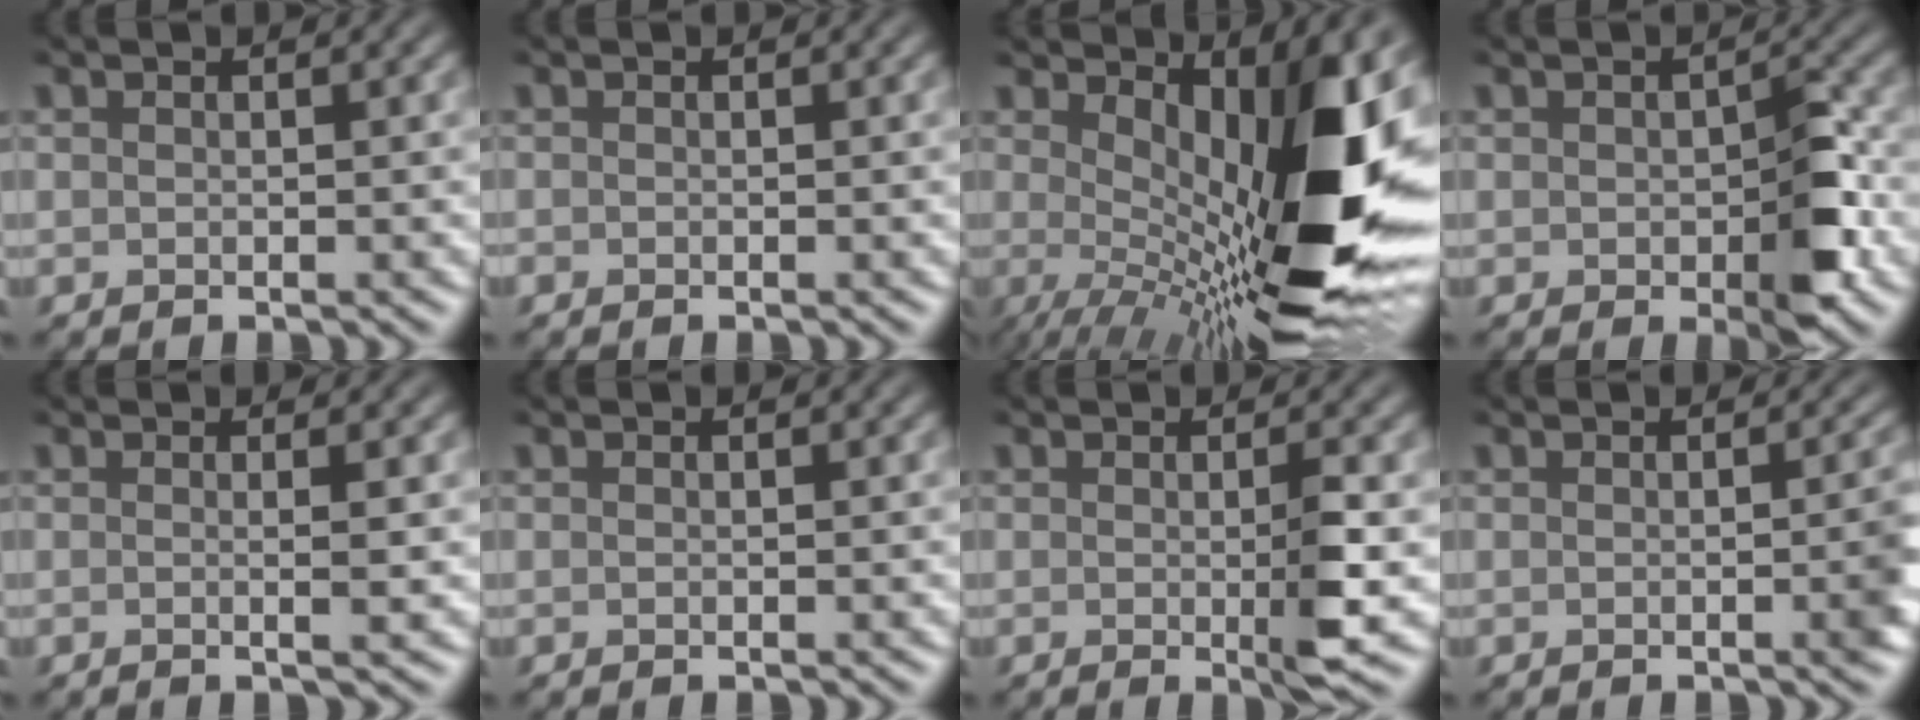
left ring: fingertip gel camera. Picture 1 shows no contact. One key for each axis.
{"total": 0.0}
{"total": 13.3, "fx": 0.7, "fy": 4.7, "fz": 12.4, "tx": -0.168, "ty": -0.009, "tz": 0.016}
{"total": 4.0, "fx": -1.0, "fy": 1.9, "fz": 3.4, "tx": -0.056, "ty": -0.005, "tz": -0.009}
{"total": 2.3, "fx": -0.2, "fy": 0.7, "fz": 2.2, "tx": -0.032, "ty": 0.003, "tz": -0.017}
{"total": 0.0}
{"total": 2.9, "fx": -0.5, "fy": 0.2, "fz": 2.8, "tx": -0.050, "ty": -0.012, "tz": -0.006}
{"total": 3.6, "fx": -0.4, "fy": 1.1, "fz": 3.4, "tx": -0.029, "ty": 0.006, "tz": -0.006}